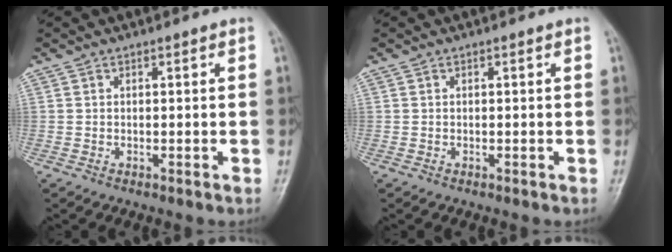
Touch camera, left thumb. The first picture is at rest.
{"total": 0.0}